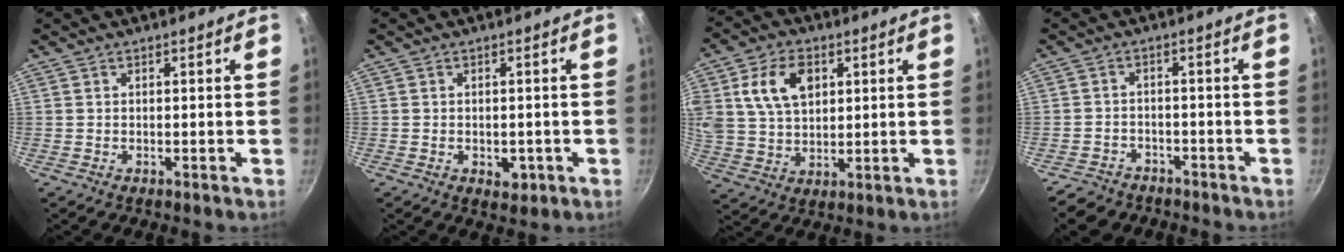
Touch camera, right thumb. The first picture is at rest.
{"total": 3.1, "force": [-1.0, 2.1, 2.1], "torque": [-0.019, 0.000, -0.009]}
{"total": 11.9, "force": [3.9, 8.1, 7.8], "torque": [-0.128, -0.007, 0.074]}
{"total": 6.6, "force": [-5.0, 4.0, 1.5], "torque": [-0.023, 0.049, -0.073]}